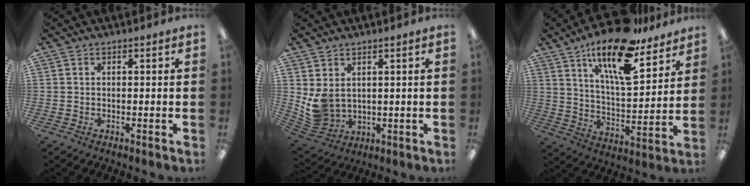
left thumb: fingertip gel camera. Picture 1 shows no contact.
{"total": 6.7, "force": [2.8, 5.2, 3.1], "torque": [-0.089, -0.010, 0.057]}
{"total": 19.3, "force": [13.6, 6.3, 12.1], "torque": [-0.210, -0.078, 0.227]}